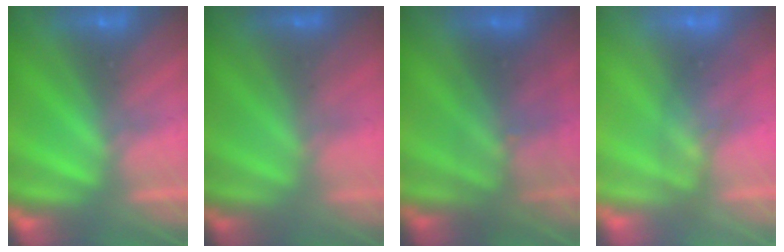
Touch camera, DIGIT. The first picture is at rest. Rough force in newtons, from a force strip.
{"total": 1.8}
{"total": 2.8}
{"total": 2.6}